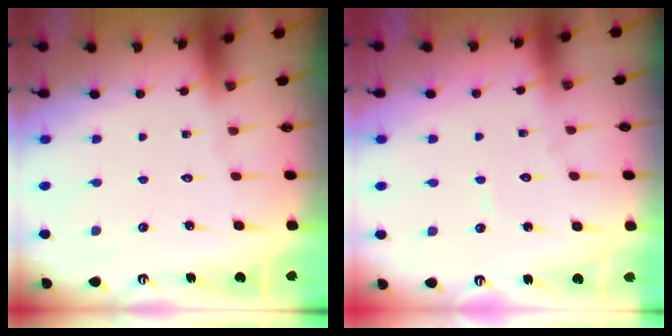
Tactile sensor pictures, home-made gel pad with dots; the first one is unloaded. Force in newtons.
{"total": 4.7, "press": 4.6, "slide": 0.5}